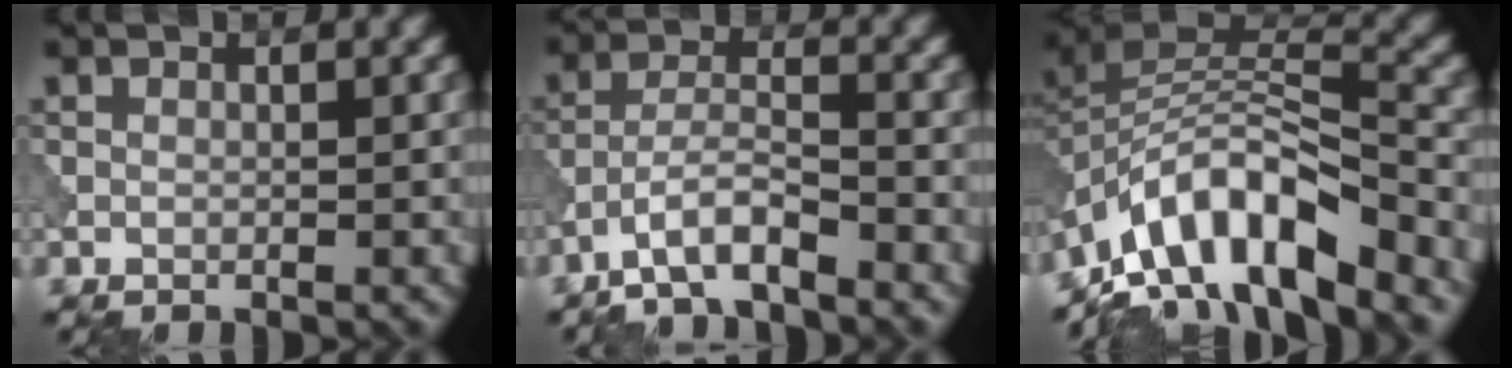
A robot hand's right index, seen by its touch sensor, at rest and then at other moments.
{"total": 3.8, "force": [-3.0, 0.7, 2.4], "torque": [-0.044, 0.010, -0.064]}
{"total": 11.5, "force": [-7.3, 4.5, 7.6], "torque": [-0.121, 0.008, -0.143]}